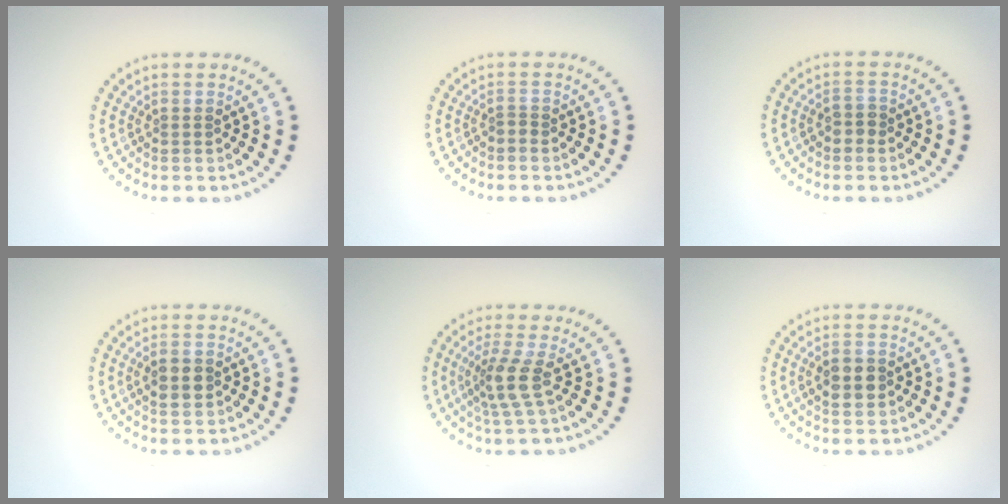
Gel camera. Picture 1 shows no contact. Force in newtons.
{"total": 0.6, "press": 0.4, "slide": 0.5}
{"total": 1.5, "press": 1.4, "slide": 0.6}
{"total": 2.1, "press": 2.1, "slide": 0.2}
{"total": 2.8, "press": 2.1, "slide": 1.8}
{"total": 2.8, "press": 2.8, "slide": 0.2}